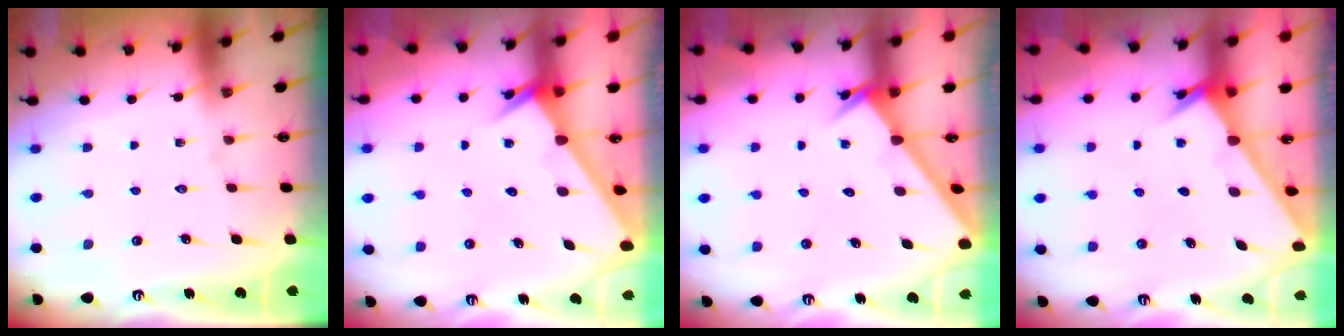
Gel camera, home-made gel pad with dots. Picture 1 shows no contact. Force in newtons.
{"total": 2.5, "press": 2.5, "slide": 0.1}
{"total": 2.2, "press": 2.2, "slide": 0.2}
{"total": 2.4, "press": 2.4, "slide": 0.2}